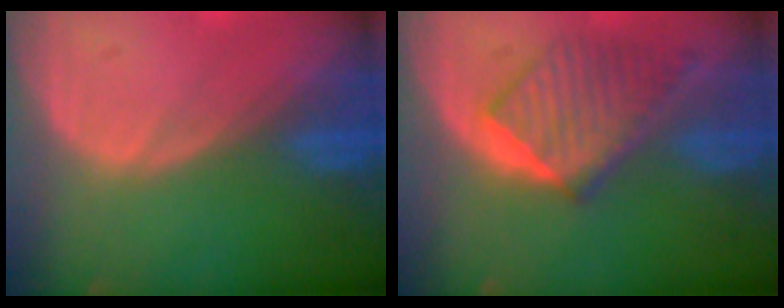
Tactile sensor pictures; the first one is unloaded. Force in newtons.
{"total": 6.9, "press": 6.9, "slide": 0.2}